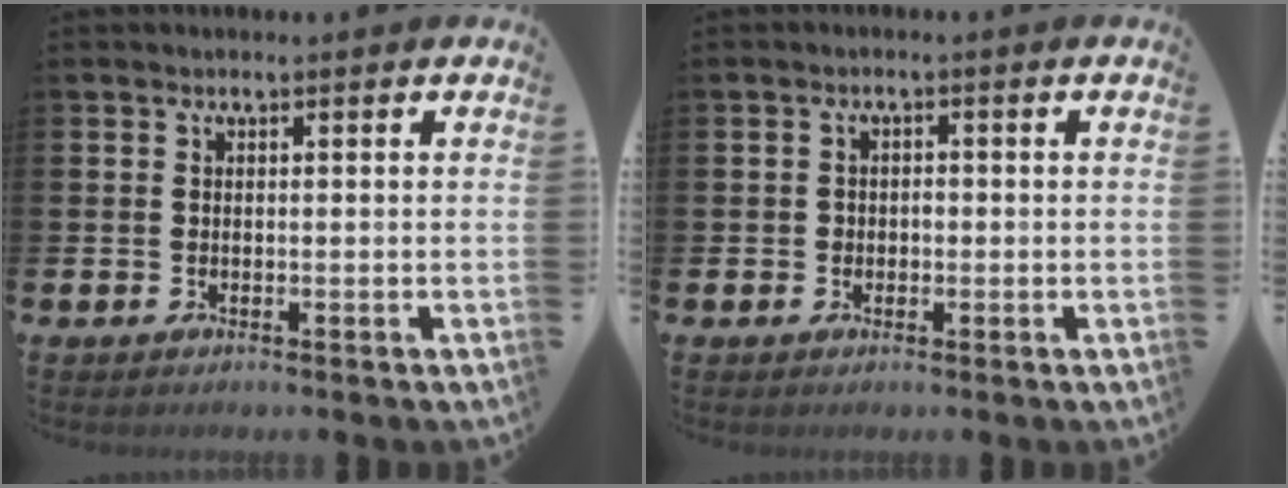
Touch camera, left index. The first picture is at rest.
{"total": 1.3, "force": [-0.2, 1.1, 0.5], "torque": [-0.011, 0.007, -0.006]}